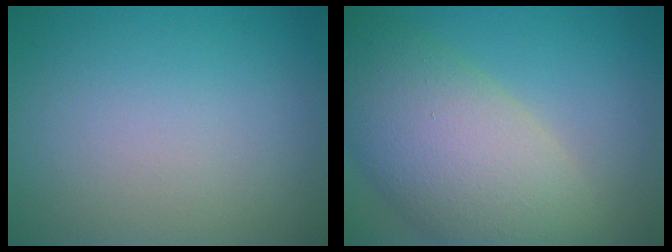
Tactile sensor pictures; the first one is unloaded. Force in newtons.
{"total": 10.6, "press": 10.6, "slide": 0.9}